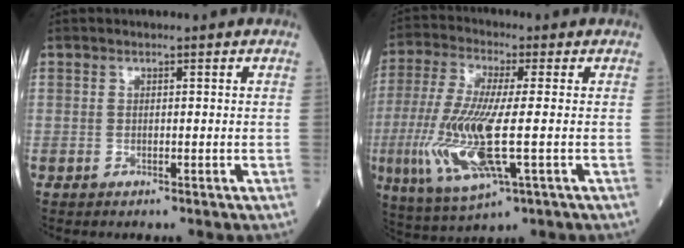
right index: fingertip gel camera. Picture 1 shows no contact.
{"total": 14.4, "force": [-2.7, 2.6, 13.9], "torque": [-0.310, -0.021, -0.048]}